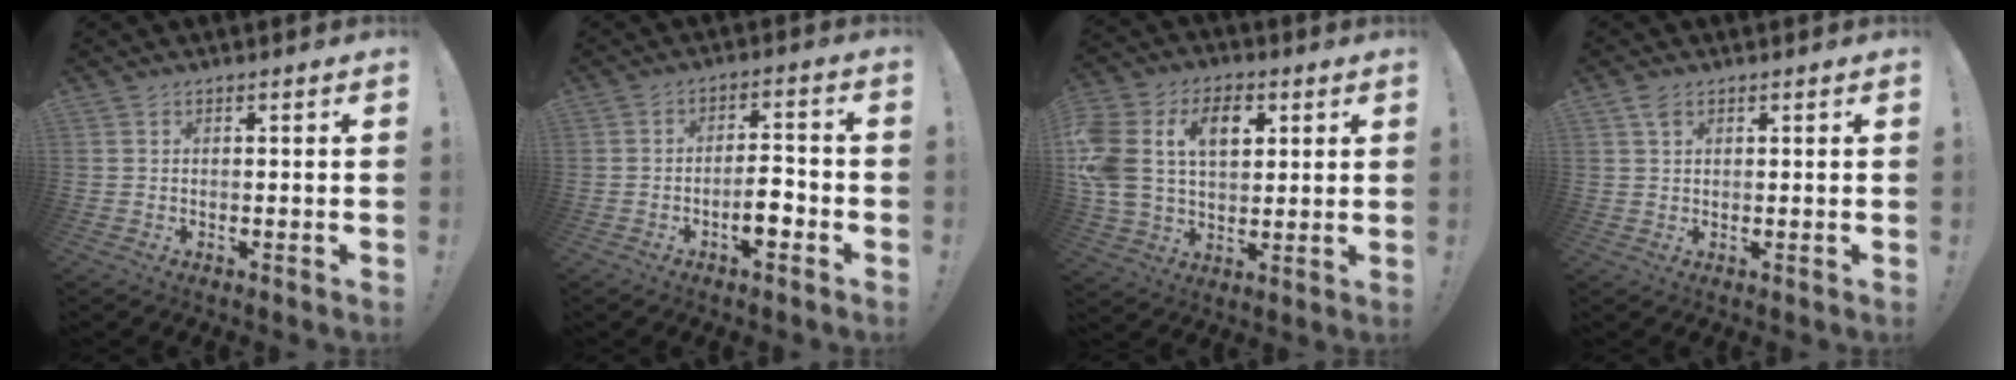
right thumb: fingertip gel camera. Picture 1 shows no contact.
{"total": 6.8, "force": [-2.9, 2.7, 5.6], "torque": [-0.079, 0.012, -0.052]}
{"total": 16.8, "force": [5.7, 11.8, 10.5], "torque": [-0.206, -0.015, 0.103]}
{"total": 2.9, "force": [1.6, 1.6, 1.7], "torque": [-0.035, 0.002, 0.030]}